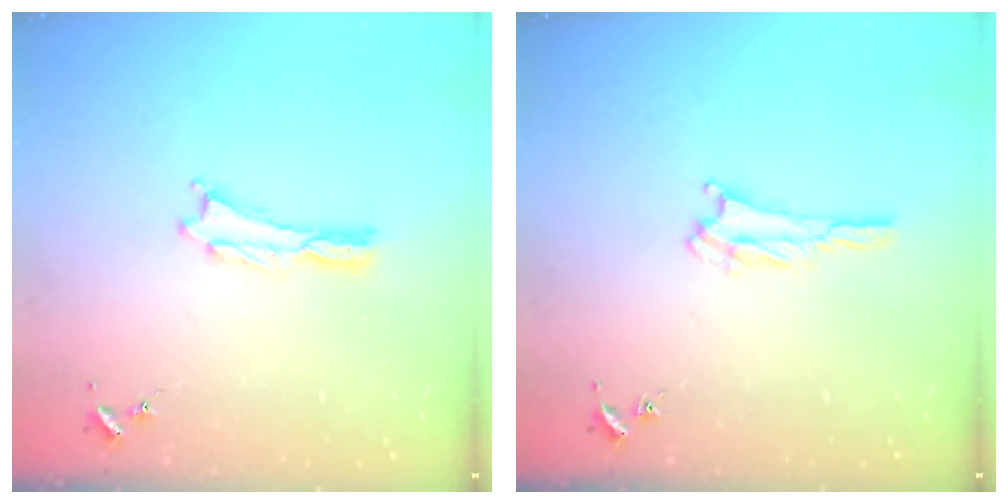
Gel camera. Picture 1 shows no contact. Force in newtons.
{"total": 2.3, "press": 2.2, "slide": 0.4}